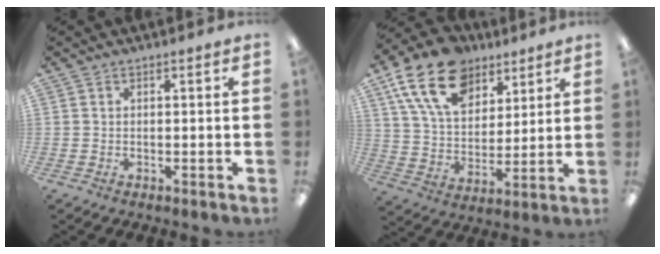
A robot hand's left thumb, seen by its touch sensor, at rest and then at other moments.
{"total": 18.7, "force": [11.3, 11.5, 9.6], "torque": [-0.174, -0.042, 0.208]}